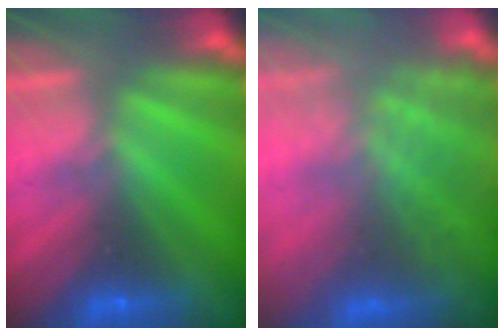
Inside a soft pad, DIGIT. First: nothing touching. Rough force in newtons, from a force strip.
{"total": 7.9}